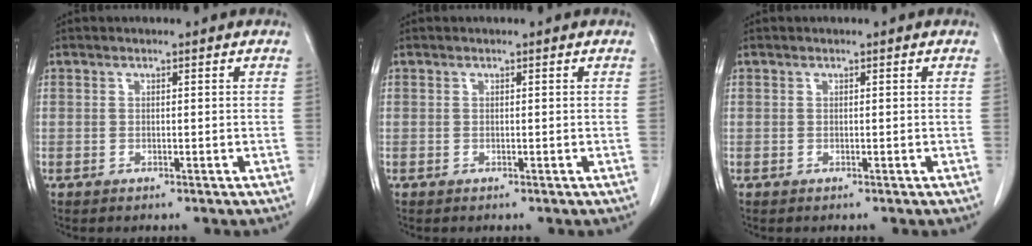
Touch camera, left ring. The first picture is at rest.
{"total": 0.0}
{"total": 0.0}